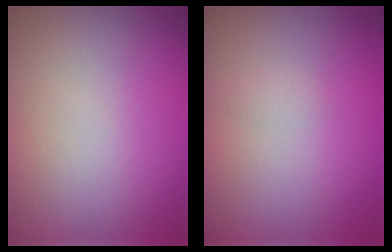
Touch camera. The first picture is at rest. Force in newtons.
{"total": 0.6, "press": 0.6, "slide": 0.1}